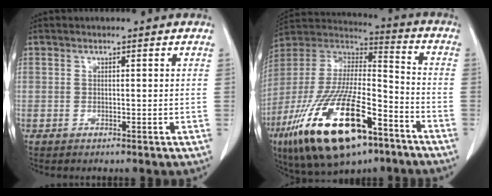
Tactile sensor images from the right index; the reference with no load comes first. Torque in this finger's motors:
{"motor_torque": [1.93, -0.21, 1.05, 0.21]}